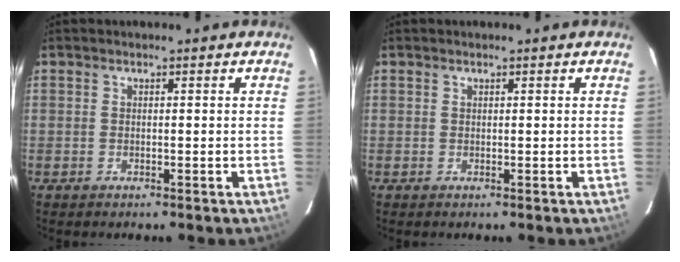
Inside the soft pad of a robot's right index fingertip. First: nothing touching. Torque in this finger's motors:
{"motor_torque": [-0.14, 0.17, 0.02, 0.00]}